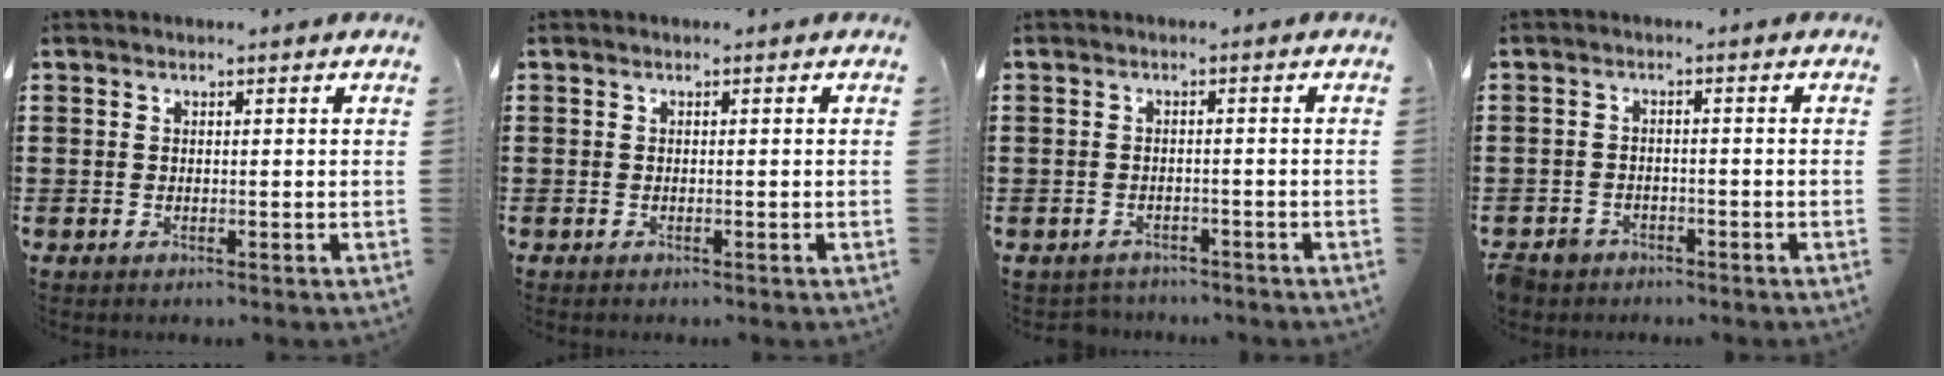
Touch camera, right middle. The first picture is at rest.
{"total": 0.0}
{"total": 1.6, "force": [-1.6, 0.3, -0.2], "torque": [-0.004, -0.002, -0.037]}
{"total": 2.3, "force": [-2.2, 0.8, -0.1], "torque": [-0.011, -0.002, -0.052]}